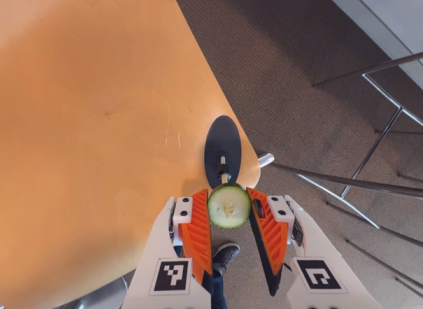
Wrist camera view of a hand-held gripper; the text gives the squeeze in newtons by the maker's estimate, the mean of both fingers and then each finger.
{"total": 9.1, "left": 9.0, "right": 9.1}